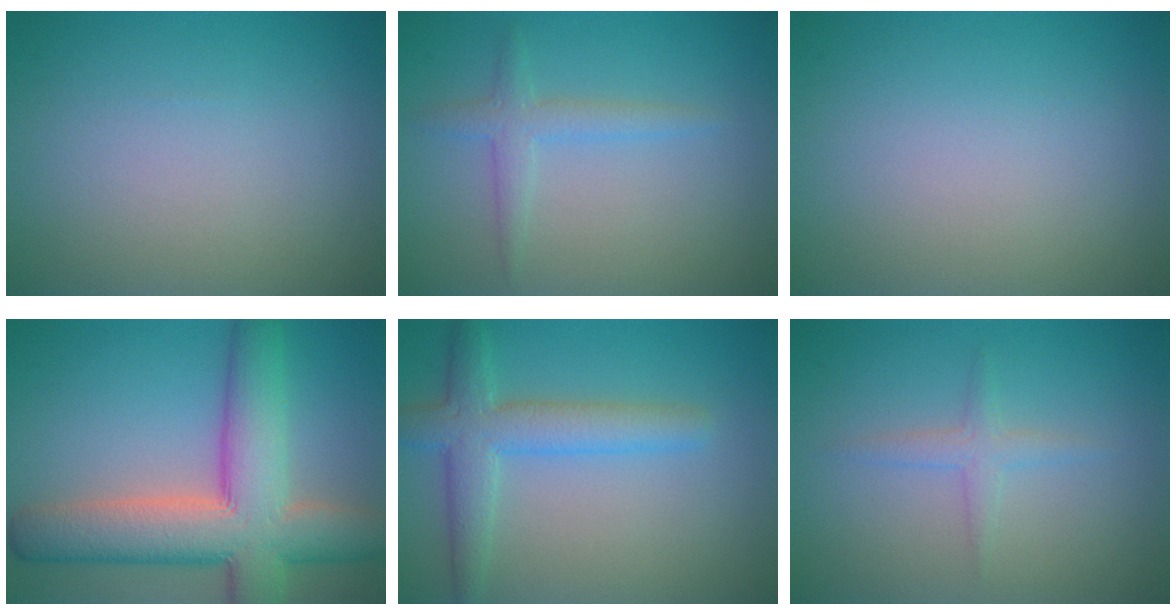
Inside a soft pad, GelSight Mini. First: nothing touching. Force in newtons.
{"total": 2.1, "press": 2.1, "slide": 0.1}
{"total": 0.0}
{"total": 10.6, "press": 10.6, "slide": 0.6}
{"total": 4.5, "press": 4.5, "slide": 0.1}
{"total": 1.5, "press": 1.5, "slide": 0.0}